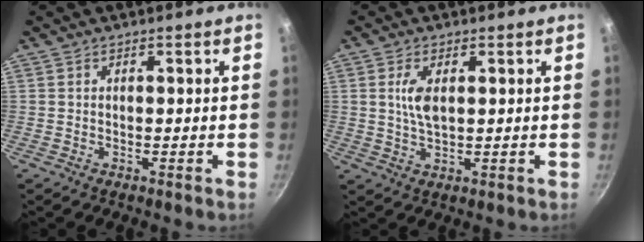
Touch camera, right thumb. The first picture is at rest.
{"total": 4.8, "force": [1.1, 2.2, 4.1], "torque": [-0.086, -0.005, 0.024]}